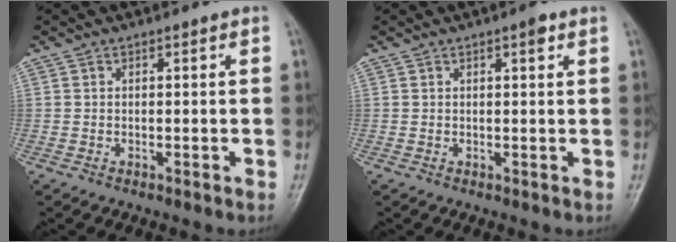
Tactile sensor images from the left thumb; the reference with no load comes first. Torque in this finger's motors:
{"motor_torque": [0.25, 0.10, 0.07, -0.21, 0.00]}